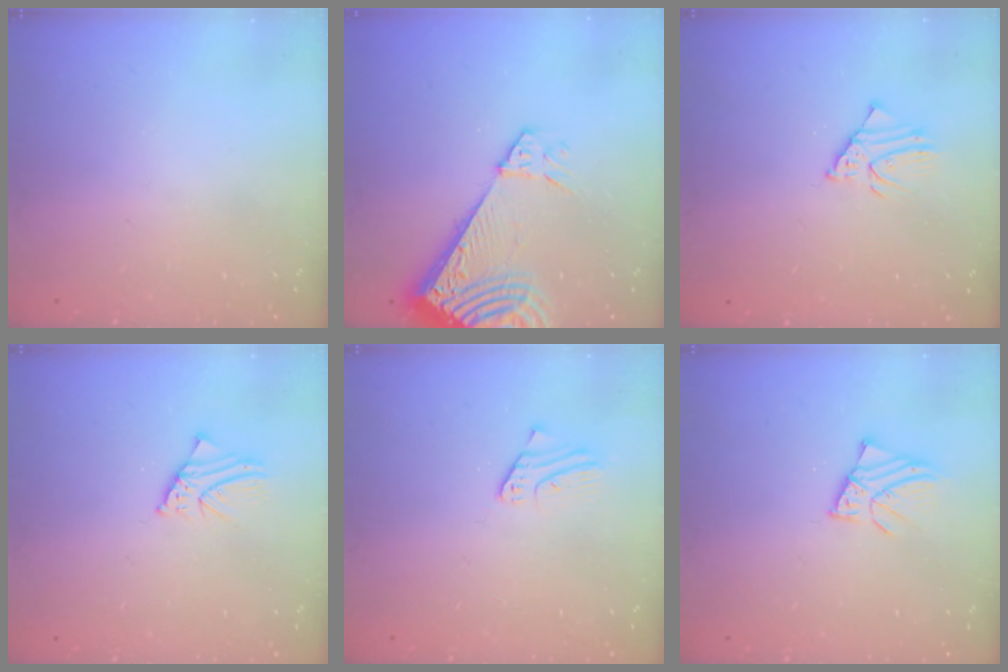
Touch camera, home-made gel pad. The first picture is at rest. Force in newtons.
{"total": 9.9, "press": 9.9, "slide": 1.3}
{"total": 2.9, "press": 2.9, "slide": 0.2}
{"total": 1.7, "press": 1.7, "slide": 0.2}
{"total": 2.3, "press": 2.3, "slide": 0.2}
{"total": 3.0, "press": 3.0, "slide": 0.5}